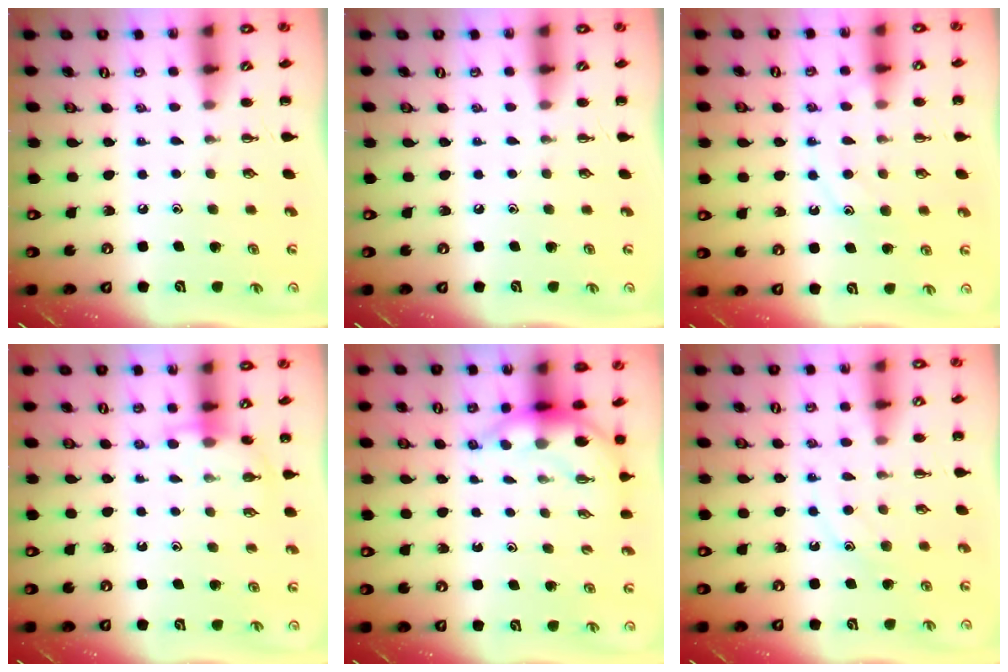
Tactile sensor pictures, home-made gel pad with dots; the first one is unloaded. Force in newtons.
{"total": 0.0}
{"total": 11.8, "press": 11.8, "slide": 0.9}
{"total": 5.1, "press": 5.1, "slide": 0.5}
{"total": 5.3, "press": 5.2, "slide": 0.8}
{"total": 10.6, "press": 10.5, "slide": 0.7}